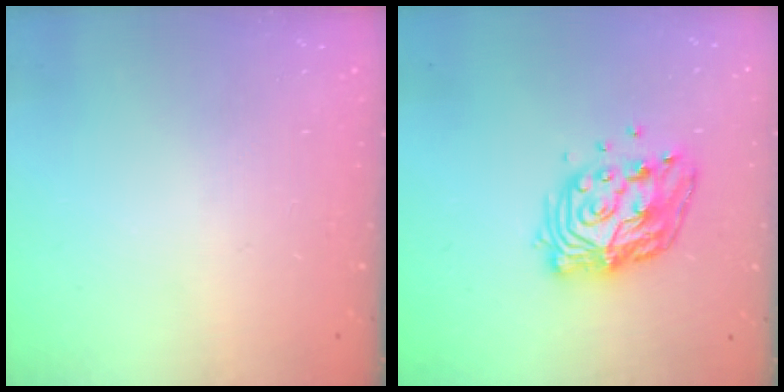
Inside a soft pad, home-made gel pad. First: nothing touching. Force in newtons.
{"total": 13.7, "press": 13.7, "slide": 1.2}